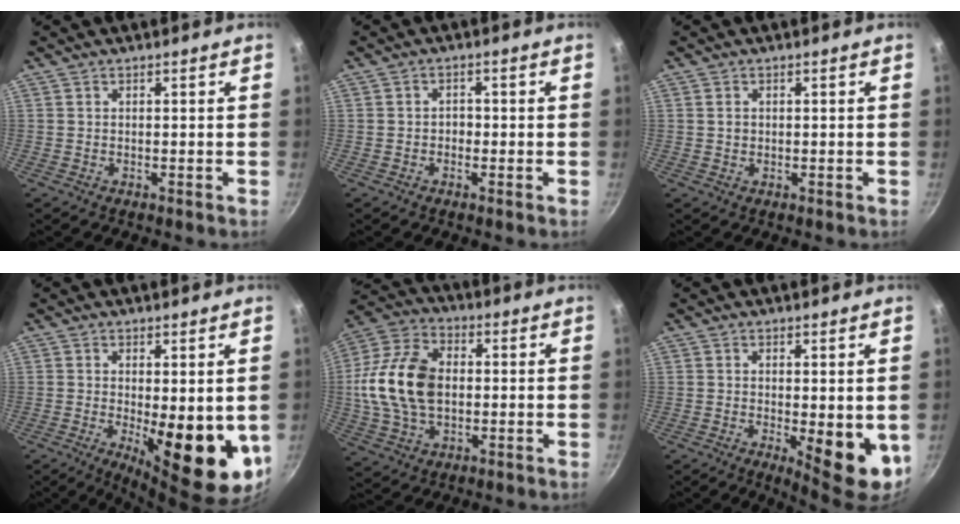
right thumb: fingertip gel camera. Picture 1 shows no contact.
{"total": 1.8, "force": [-0.6, 1.5, 0.8], "torque": [-0.004, 0.007, -0.013]}
{"total": 1.4, "force": [0.2, 1.2, 0.7], "torque": [-0.008, 0.003, 0.002]}
{"total": 13.8, "force": [-1.5, 4.9, 12.8], "torque": [-0.146, -0.024, -0.006]}
{"total": 17.7, "force": [0.4, 11.8, 13.2], "torque": [-0.243, 0.022, -0.002]}
{"total": 8.7, "force": [-1.2, 3.0, 8.0], "torque": [-0.089, -0.009, -0.004]}